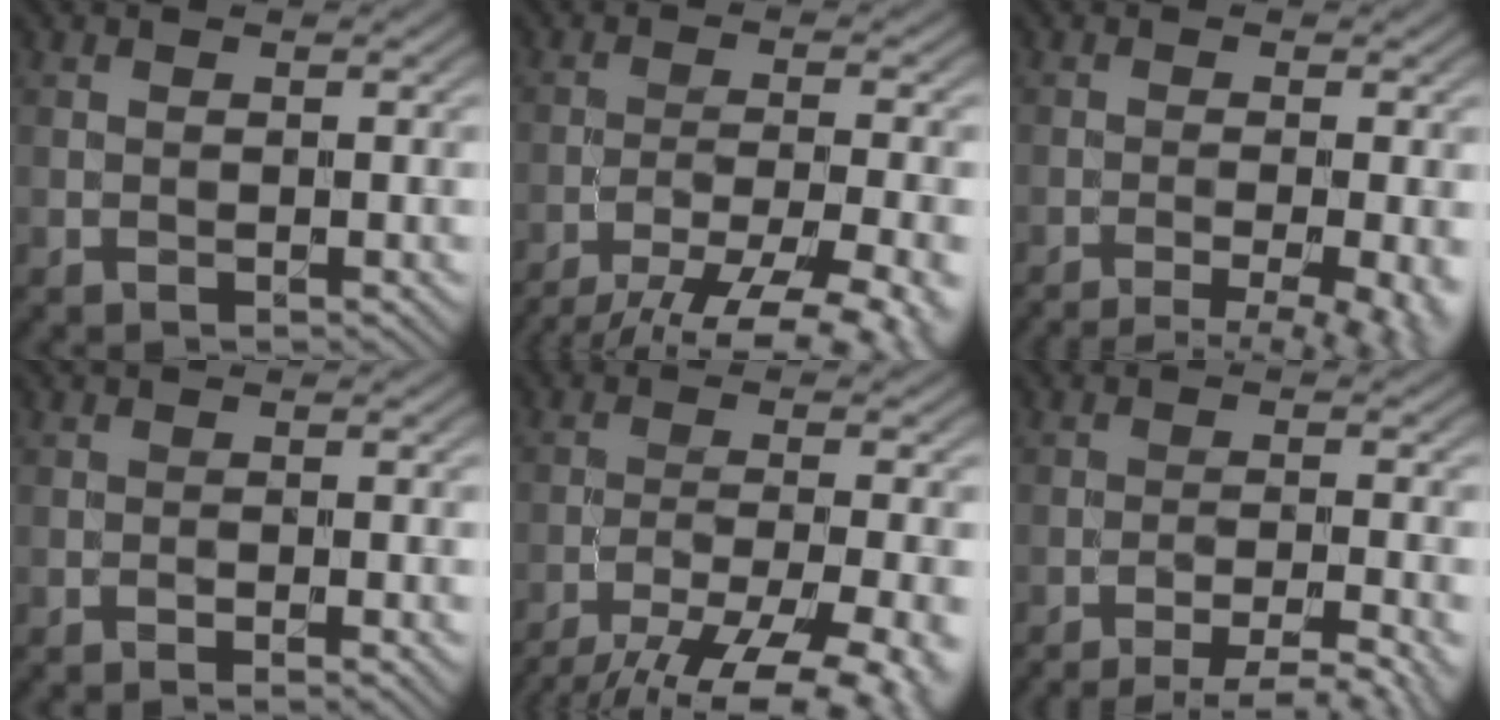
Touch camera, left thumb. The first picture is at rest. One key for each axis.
{"total": 11.7, "fx": -9.0, "fy": 2.5, "fz": 7.2, "tx": -0.118, "ty": -0.016, "tz": -0.118}
{"total": 7.8, "fx": -3.7, "fy": 1.9, "fz": 6.6, "tx": -0.080, "ty": -0.008, "tz": -0.041}
{"total": 1.1, "fx": -0.6, "fy": 0.0, "fz": 1.0, "tx": -0.019, "ty": -0.002, "tz": -0.009}
{"total": 13.2, "fx": -9.5, "fy": 3.4, "fz": 8.5, "tx": -0.140, "ty": -0.030, "tz": -0.120}
{"total": 6.6, "fx": -4.7, "fy": 1.2, "fz": 4.5, "tx": -0.065, "ty": 0.000, "tz": -0.063}